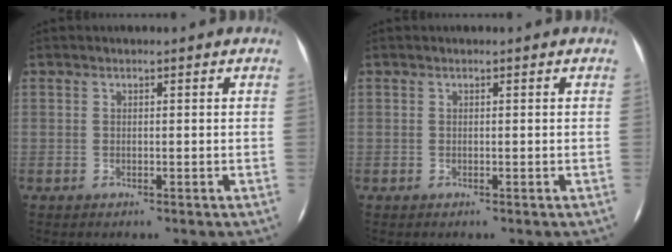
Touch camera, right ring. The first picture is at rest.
{"total": 0.0}